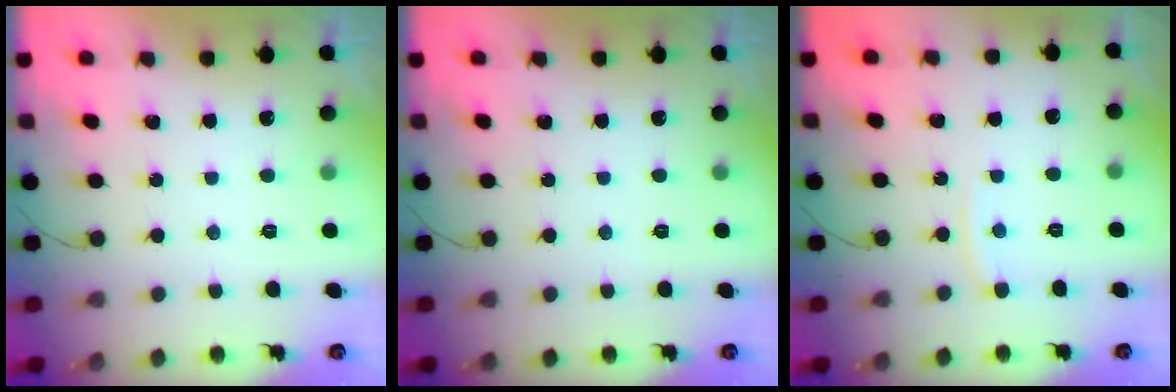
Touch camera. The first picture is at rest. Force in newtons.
{"total": 0.0}
{"total": 5.1, "press": 5.0, "slide": 0.7}